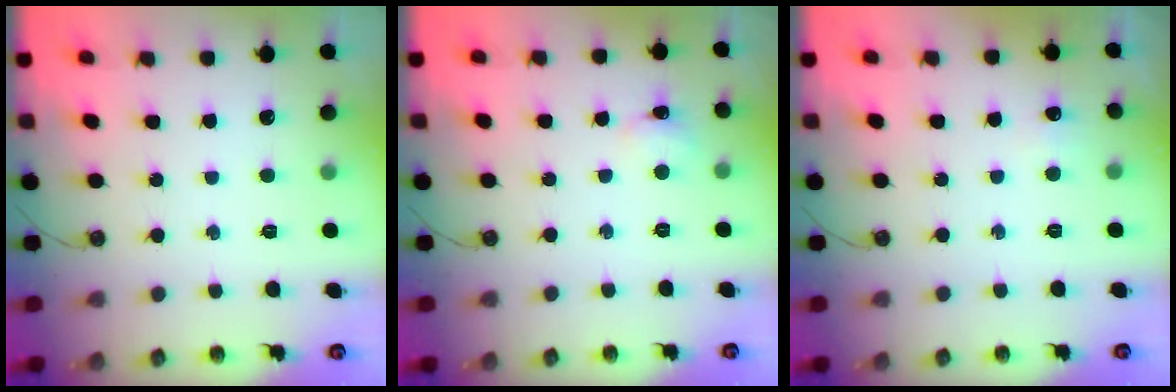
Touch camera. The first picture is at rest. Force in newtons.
{"total": 2.7, "press": 2.6, "slide": 0.5}
{"total": 4.4, "press": 4.3, "slide": 0.6}